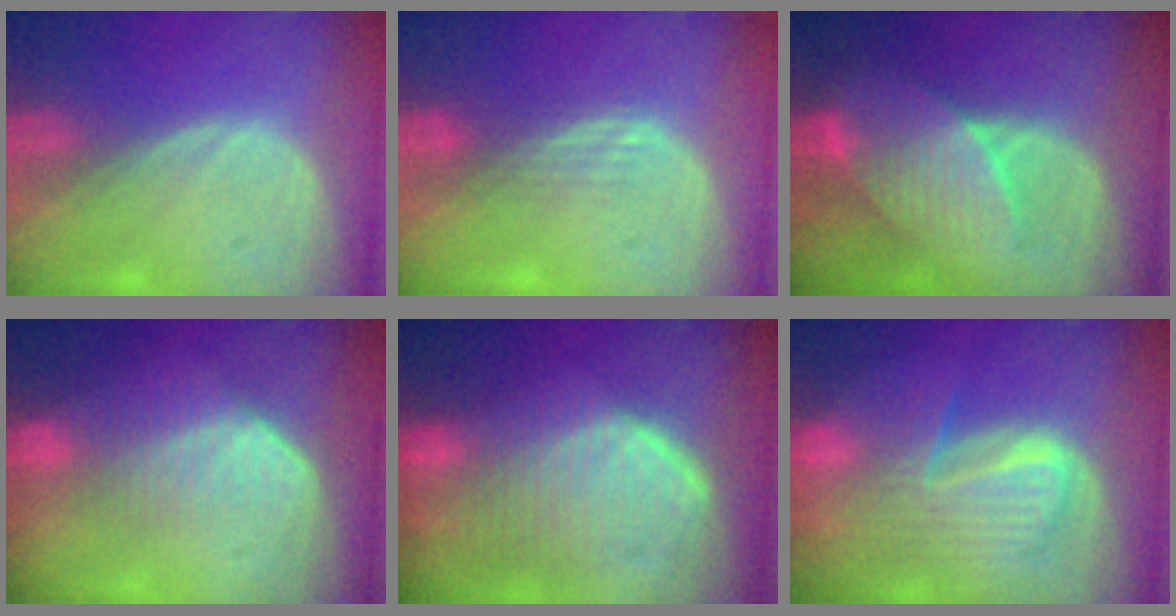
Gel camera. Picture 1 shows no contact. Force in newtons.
{"total": 3.0, "press": 2.5, "slide": 1.7}
{"total": 7.5, "press": 7.3, "slide": 1.4}
{"total": 7.2, "press": 6.2, "slide": 3.7}
{"total": 10.4, "press": 9.0, "slide": 5.1}
{"total": 9.8, "press": 8.4, "slide": 5.0}